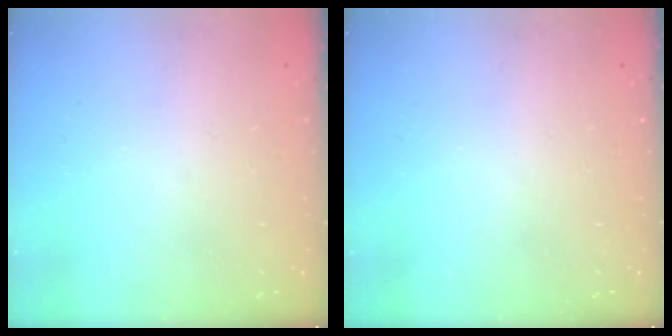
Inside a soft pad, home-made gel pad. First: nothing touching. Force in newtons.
{"total": 0.0}